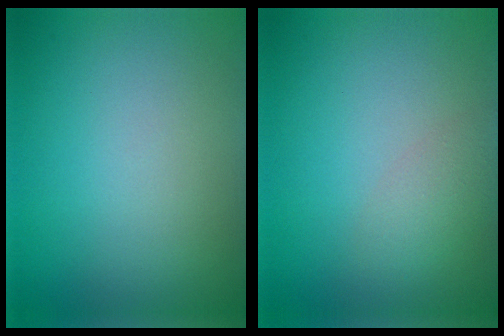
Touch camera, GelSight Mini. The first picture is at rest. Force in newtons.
{"total": 2.0, "press": 2.0, "slide": 0.1}